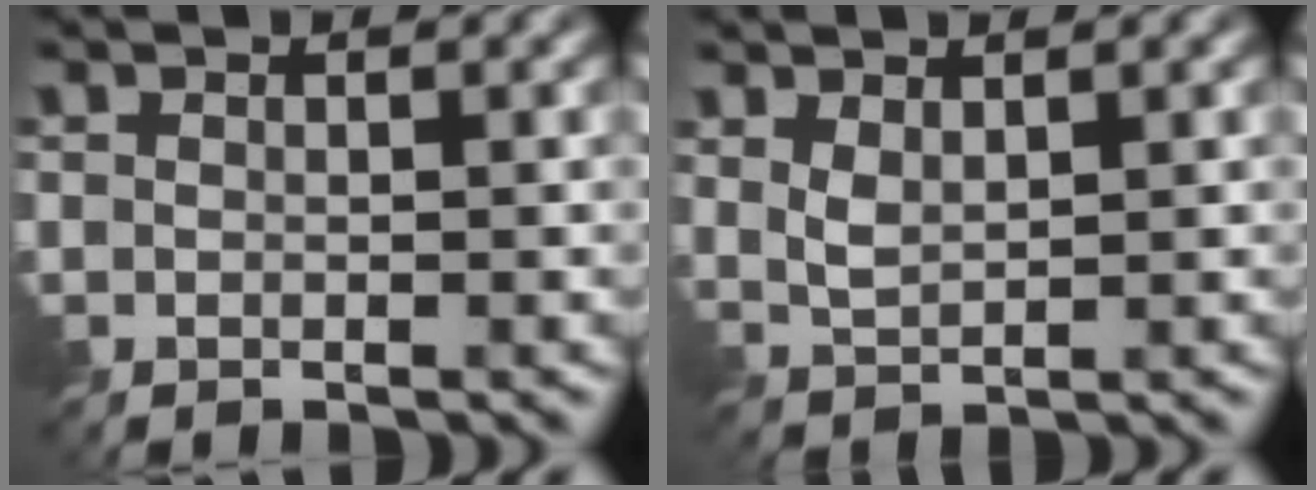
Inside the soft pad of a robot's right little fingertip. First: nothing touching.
{"total": 1.6, "force": [0.9, 0.6, 1.2], "torque": [-0.035, -0.002, 0.021]}